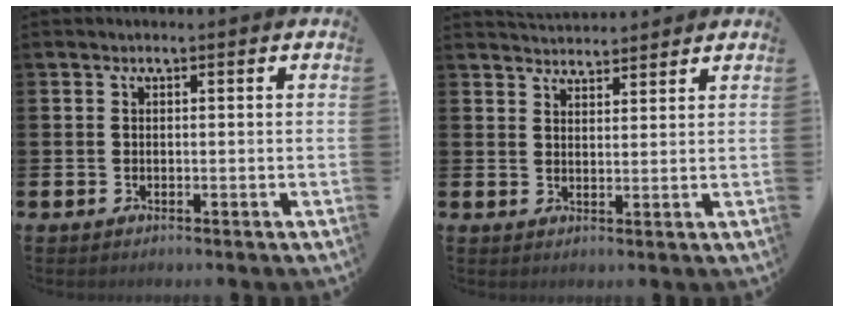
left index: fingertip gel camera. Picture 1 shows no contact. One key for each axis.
{"total": 3.4, "fx": 3.3, "fy": 0.6, "fz": -0.2, "tx": -0.005, "ty": -0.015, "tz": 0.061}